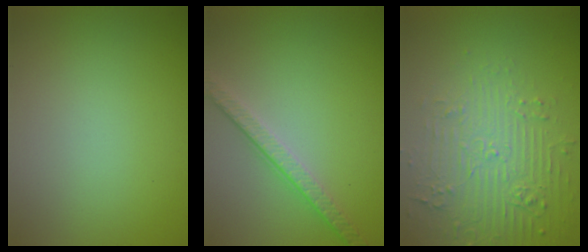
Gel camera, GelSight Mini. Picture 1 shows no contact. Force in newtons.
{"total": 3.6, "press": 2.6, "slide": 2.4}
{"total": 5.2, "press": 3.7, "slide": 3.7}